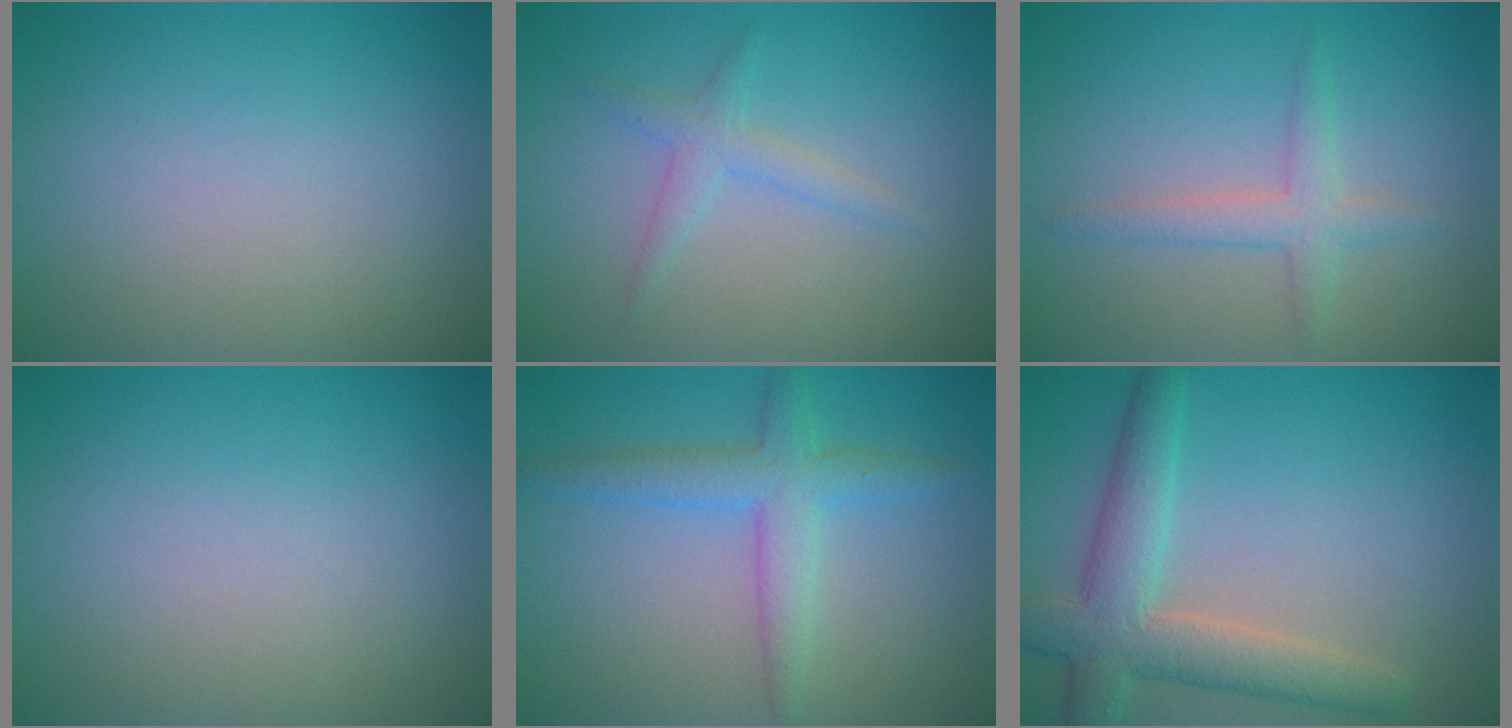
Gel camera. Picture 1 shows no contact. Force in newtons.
{"total": 1.8, "press": 1.8, "slide": 0.0}
{"total": 2.2, "press": 2.2, "slide": 0.0}
{"total": 0.0}
{"total": 3.7, "press": 3.7, "slide": 0.0}
{"total": 5.5, "press": 5.5, "slide": 0.3}